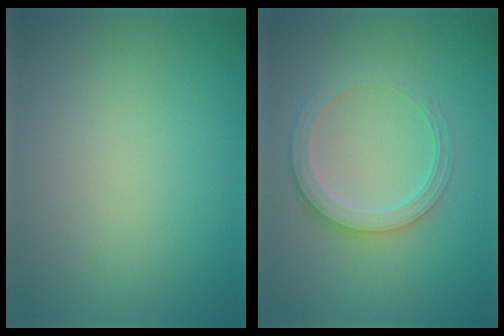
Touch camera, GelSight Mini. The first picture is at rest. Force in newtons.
{"total": 2.8, "press": 2.6, "slide": 1.1}